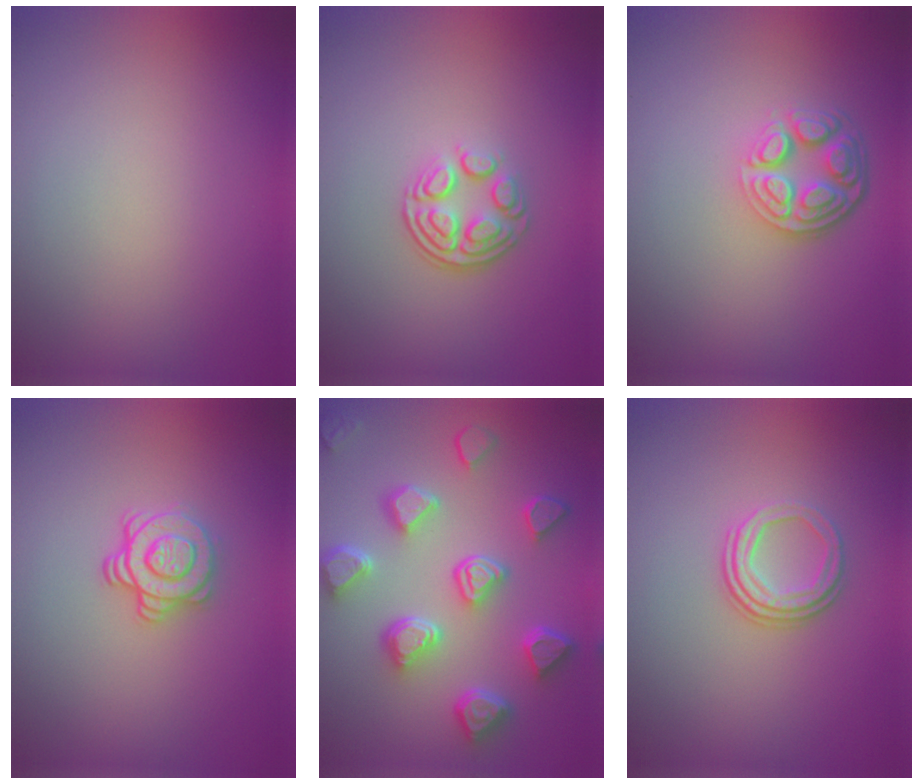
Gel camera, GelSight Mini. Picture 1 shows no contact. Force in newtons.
{"total": 4.0, "press": 2.6, "slide": 3.0}
{"total": 4.5, "press": 3.4, "slide": 3.0}
{"total": 3.0, "press": 2.6, "slide": 1.4}
{"total": 6.9, "press": 5.6, "slide": 4.0}
{"total": 3.2, "press": 2.4, "slide": 2.1}